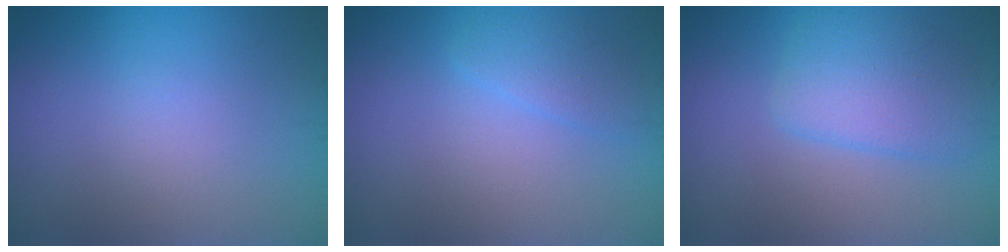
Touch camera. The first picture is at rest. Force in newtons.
{"total": 1.5, "press": 1.5, "slide": 0.1}
{"total": 3.3, "press": 3.3, "slide": 0.1}